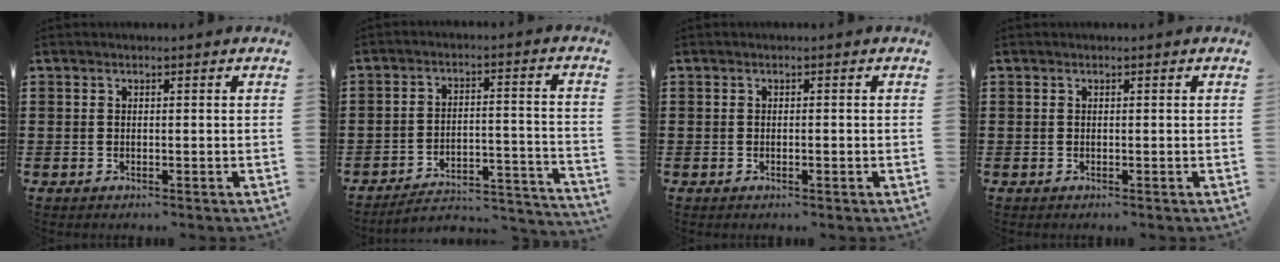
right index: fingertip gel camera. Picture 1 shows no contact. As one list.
[{"total": 3.5, "force": [-3.1, 1.0, 1.4], "torque": [-0.032, -0.010, -0.069]}, {"total": 0.9, "force": [-0.3, 0.2, 0.8], "torque": [-0.016, -0.005, -0.004]}, {"total": 0.0}]